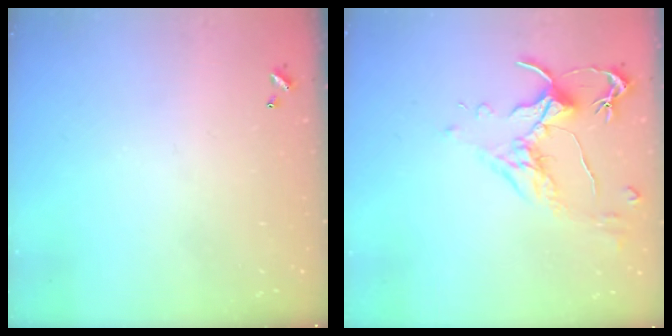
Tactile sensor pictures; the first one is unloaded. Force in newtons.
{"total": 1.6, "press": 1.4, "slide": 0.7}